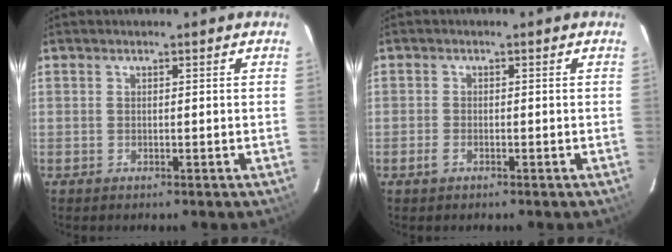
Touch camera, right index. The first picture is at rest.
{"total": 1.6, "force": [-1.0, 0.9, 0.9], "torque": [-0.020, -0.001, -0.020]}